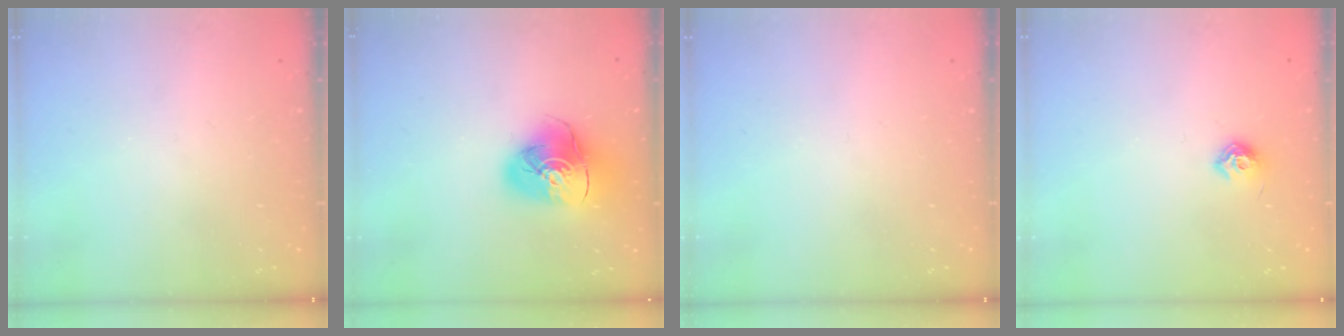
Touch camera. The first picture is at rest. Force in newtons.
{"total": 16.1, "press": 16.0, "slide": 2.1}
{"total": 0.0}
{"total": 7.9, "press": 7.8, "slide": 0.9}